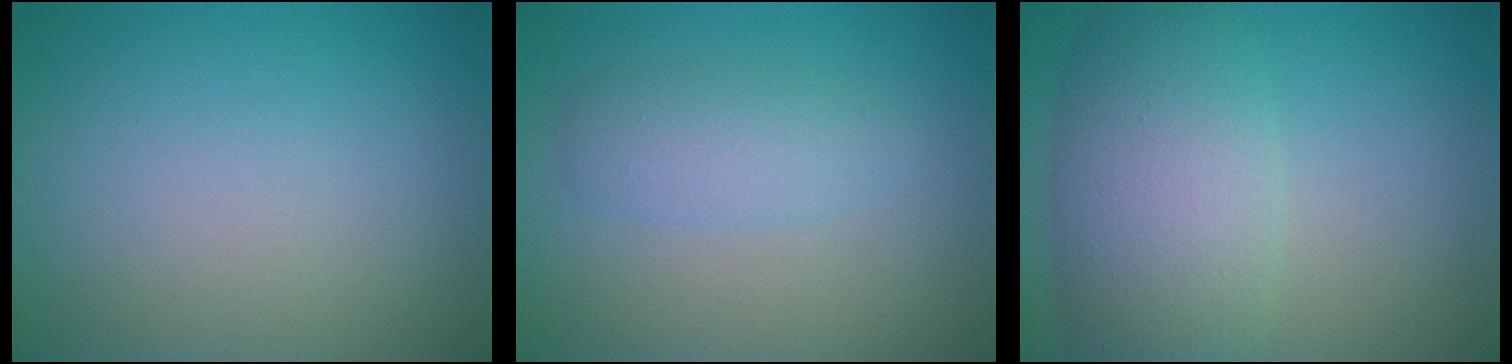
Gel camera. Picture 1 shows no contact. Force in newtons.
{"total": 2.4, "press": 2.4, "slide": 0.1}
{"total": 6.9, "press": 6.9, "slide": 0.1}